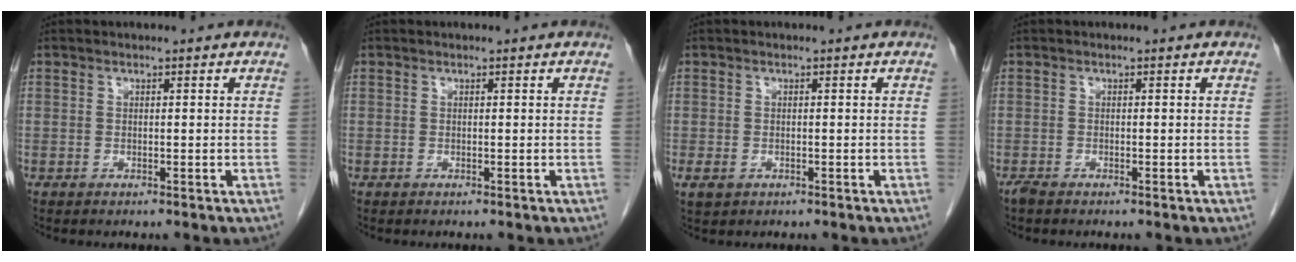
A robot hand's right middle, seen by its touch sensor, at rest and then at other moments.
{"total": 0.0}
{"total": 2.2, "force": [-0.9, 1.6, 1.2], "torque": [-0.027, -0.003, -0.005]}
{"total": 0.8, "force": [-0.7, 0.1, 0.4], "torque": [-0.016, -0.003, -0.015]}